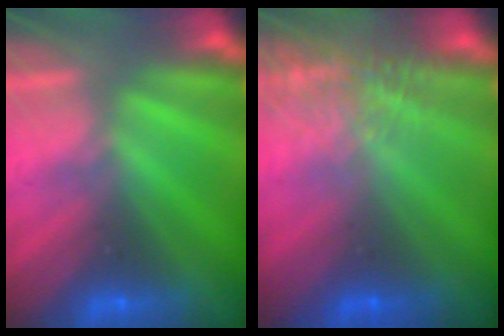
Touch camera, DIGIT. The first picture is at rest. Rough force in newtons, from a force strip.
{"total": 6.1}